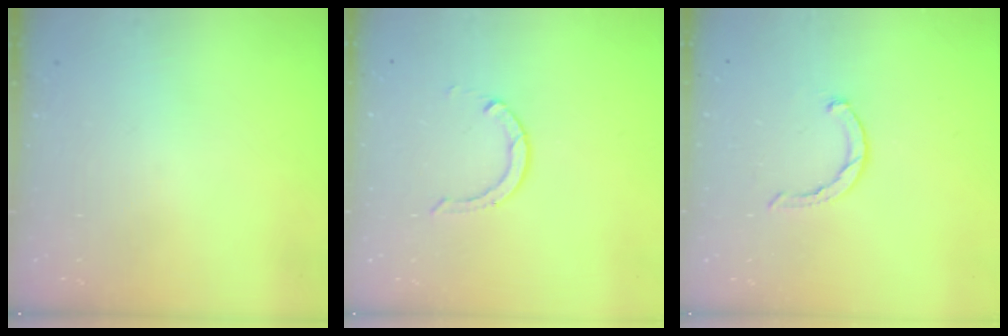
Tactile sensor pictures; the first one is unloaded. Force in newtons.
{"total": 2.9, "press": 2.9, "slide": 0.4}
{"total": 2.3, "press": 2.2, "slide": 0.5}